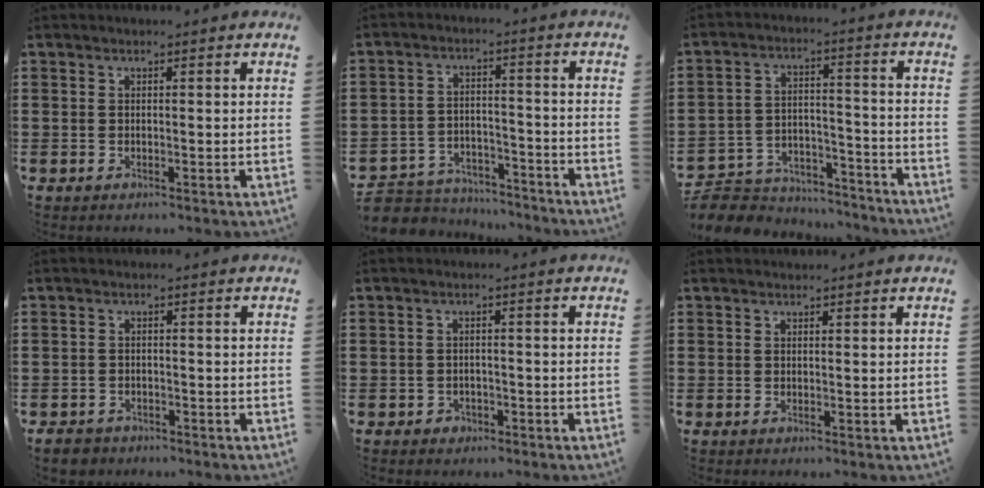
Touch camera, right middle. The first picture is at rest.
{"total": 5.1, "force": [-4.8, 1.8, -0.2], "torque": [-0.015, 0.010, -0.106]}
{"total": 6.8, "force": [-6.5, 2.0, 0.7], "torque": [-0.020, 0.015, -0.132]}
{"total": 2.0, "force": [-1.8, 0.7, 0.1], "torque": [-0.009, 0.004, -0.040]}
{"total": 1.4, "force": [-1.1, 0.9, 0.1], "torque": [-0.008, 0.000, -0.026]}
{"total": 0.0}